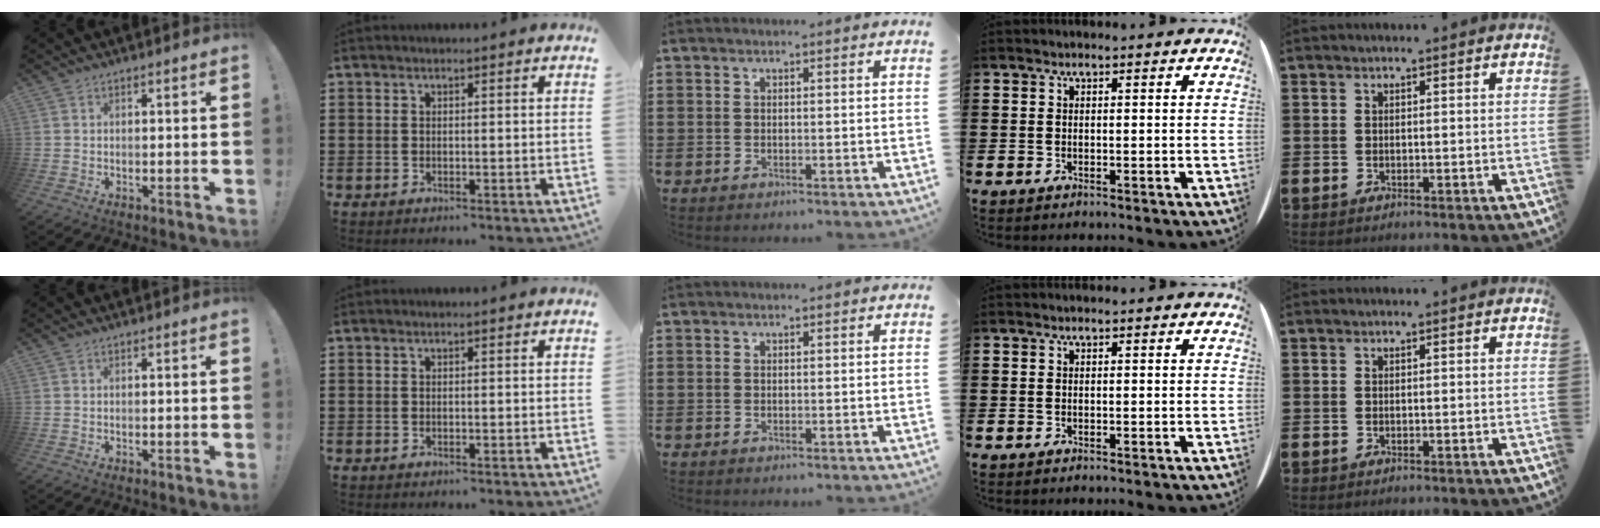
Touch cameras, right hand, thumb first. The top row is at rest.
{}